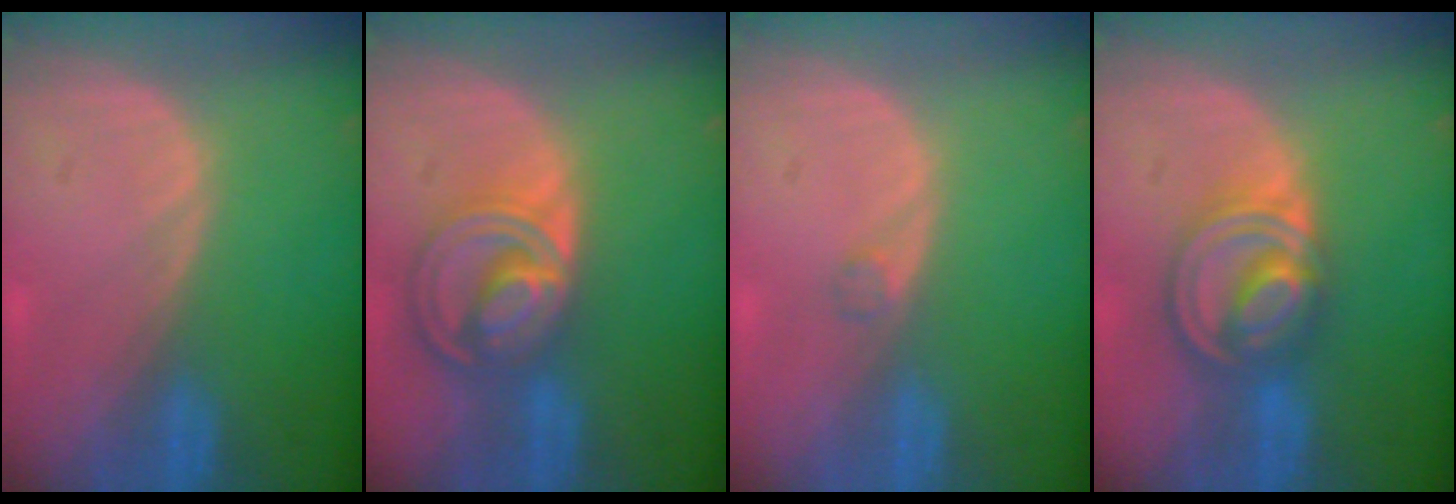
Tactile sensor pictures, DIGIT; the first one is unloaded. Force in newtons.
{"total": 8.5, "press": 7.3, "slide": 4.4}
{"total": 0.9, "press": 0.9, "slide": 0.1}
{"total": 8.3, "press": 7.1, "slide": 4.4}